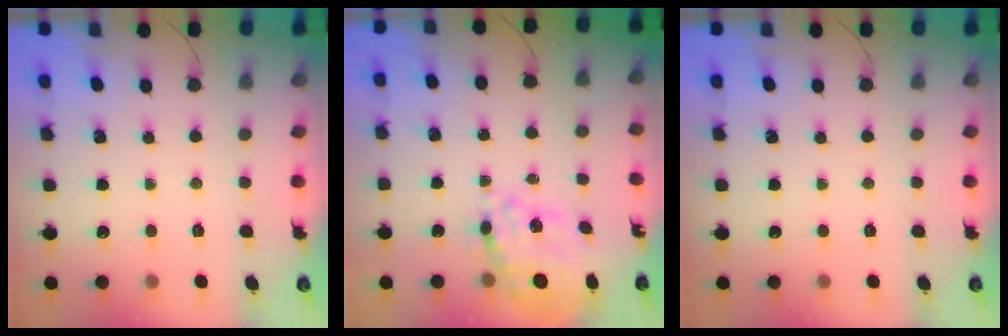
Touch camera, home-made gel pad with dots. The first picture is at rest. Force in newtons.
{"total": 17.4, "press": 16.9, "slide": 4.1}
{"total": 0.0}